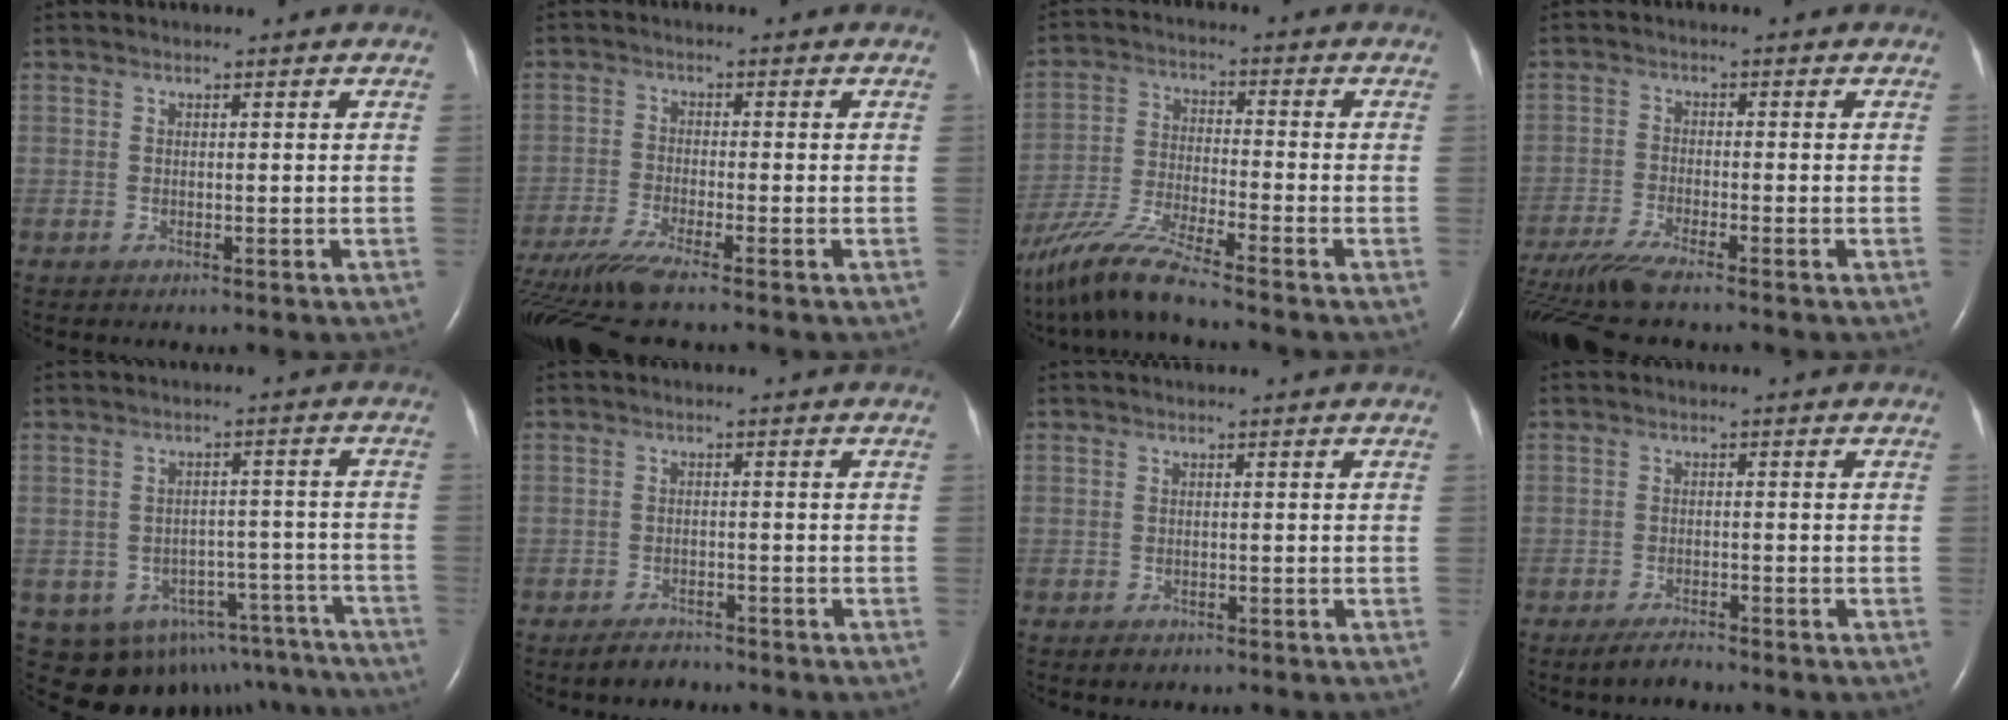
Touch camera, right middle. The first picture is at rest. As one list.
[{"total": 8.8, "force": [-7.2, -0.5, 5.0], "torque": [-0.096, -0.024, -0.129]}, {"total": 9.9, "force": [-8.3, -0.7, 5.3], "torque": [-0.111, -0.028, -0.161]}, {"total": 8.2, "force": [-6.9, -0.3, 4.4], "torque": [-0.084, -0.025, -0.124]}, {"total": 16.5, "force": [-12.3, 9.5, 5.2], "torque": [-0.064, 0.043, -0.133]}, {"total": 2.8, "force": [-2.4, 1.0, 0.9], "torque": [-0.025, -0.002, -0.037]}, {"total": 1.1, "force": [-0.7, 0.7, 0.4], "torque": [-0.009, 0.001, -0.007]}, {"total": 2.8, "force": [-2.5, 0.3, 1.3], "torque": [-0.035, -0.008, -0.044]}]